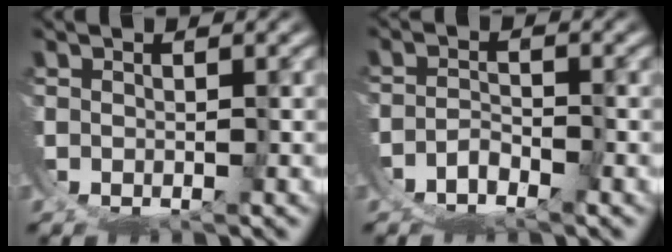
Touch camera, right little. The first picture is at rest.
{"total": 3.9, "force": [-2.9, 2.3, 1.2], "torque": [-0.023, -0.004, -0.056]}